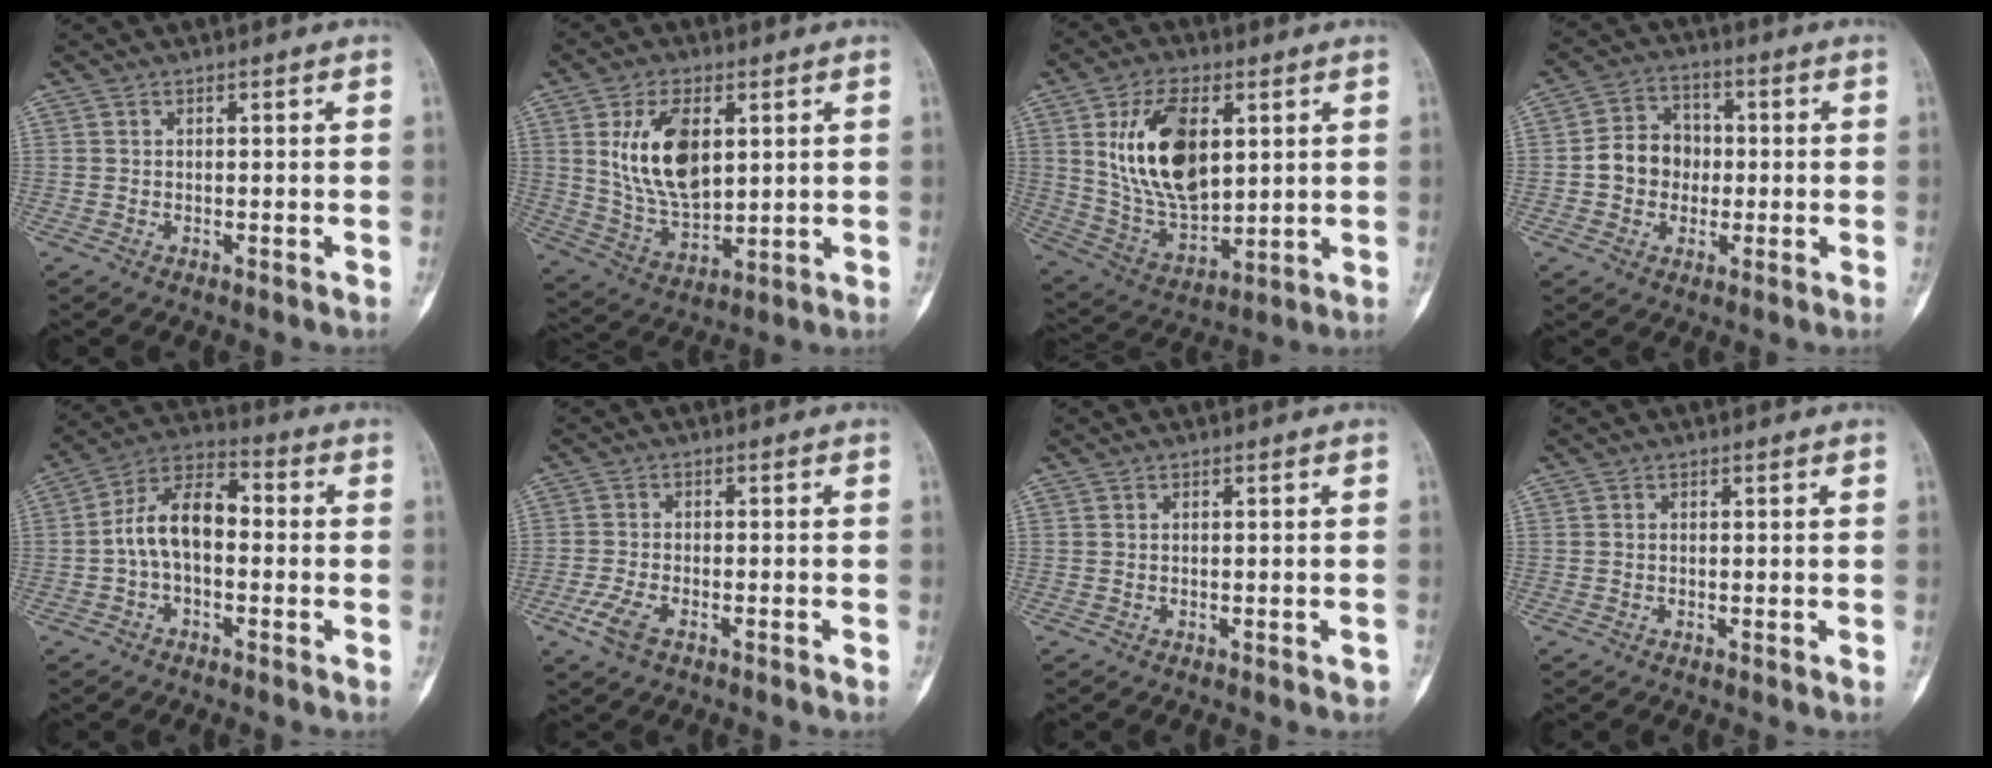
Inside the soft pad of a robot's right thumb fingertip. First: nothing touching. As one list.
[{"total": 14.0, "force": [3.7, 7.6, 11.1], "torque": [-0.193, -0.019, 0.082]}, {"total": 17.8, "force": [4.6, 9.8, 14.1], "torque": [-0.242, -0.018, 0.098]}, {"total": 8.6, "force": [-0.7, 7.4, 4.2], "torque": [-0.042, 0.025, -0.023]}, {"total": 10.7, "force": [-1.0, 6.2, 8.7], "torque": [-0.147, 0.041, -0.031]}, {"total": 4.7, "force": [-2.6, 2.0, 3.4], "torque": [-0.082, 0.008, -0.051]}, {"total": 1.0, "force": [-0.6, 0.4, 0.7], "torque": [-0.008, 0.005, -0.006]}, {"total": 0.0}]